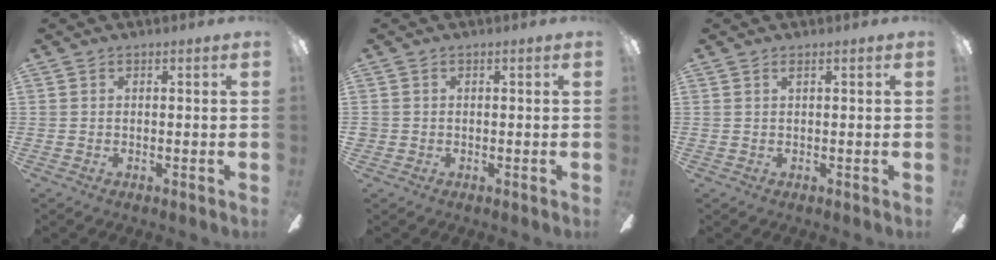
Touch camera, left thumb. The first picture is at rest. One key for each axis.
{"total": 0.8, "fx": -0.2, "fy": 0.7, "fz": 0.1, "tx": 0.000, "ty": 0.003, "tz": -0.006}
{"total": 0.7, "fx": 0.6, "fy": -0.2, "fz": 0.5, "tx": -0.011, "ty": -0.002, "tz": 0.011}